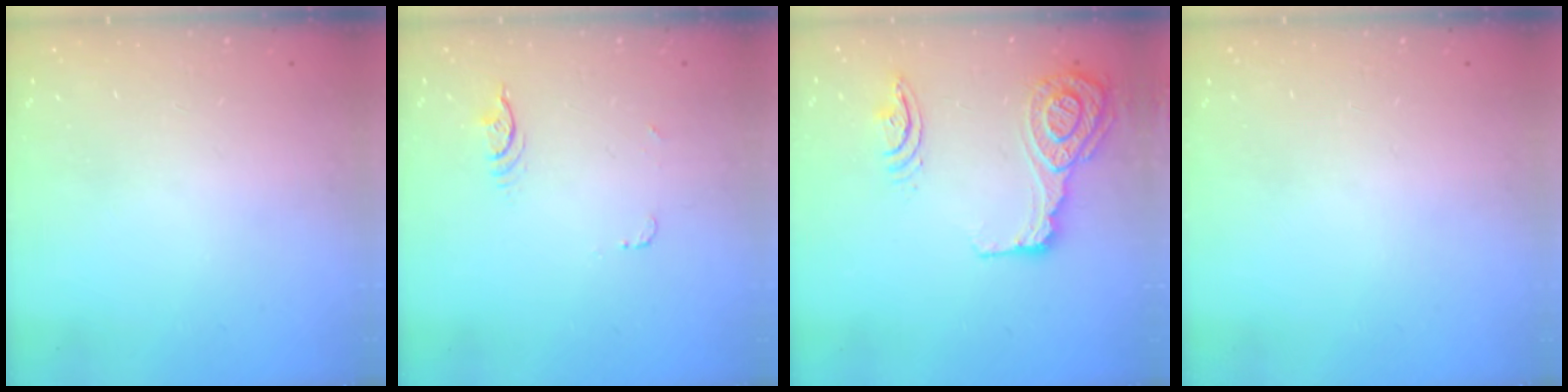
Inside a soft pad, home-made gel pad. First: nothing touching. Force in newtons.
{"total": 4.4, "press": 4.1, "slide": 1.6}
{"total": 17.9, "press": 17.6, "slide": 3.7}
{"total": 0.0}